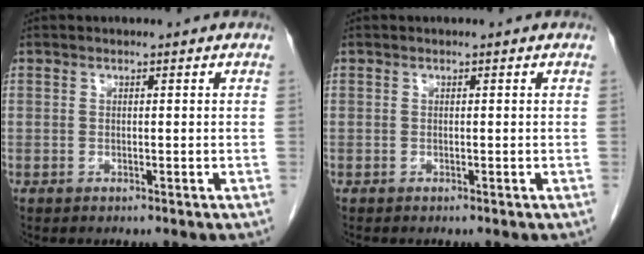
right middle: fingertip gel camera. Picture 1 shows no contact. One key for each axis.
{"total": 0.0}